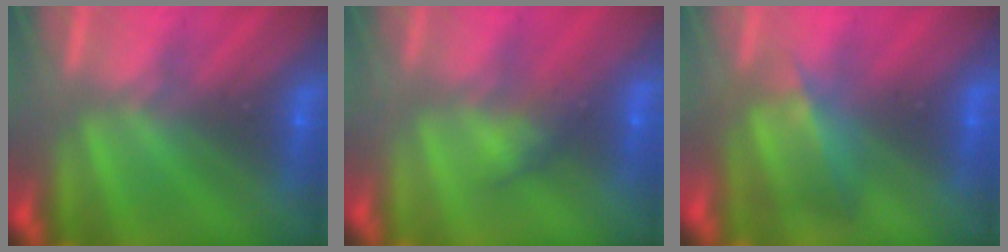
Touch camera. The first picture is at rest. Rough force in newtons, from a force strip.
{"total": 2.9}
{"total": 4.7}